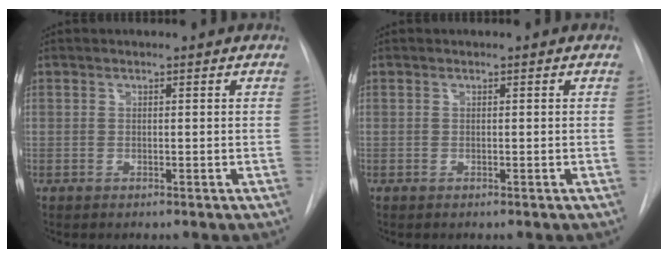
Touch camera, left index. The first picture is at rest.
{"total": 0.0}